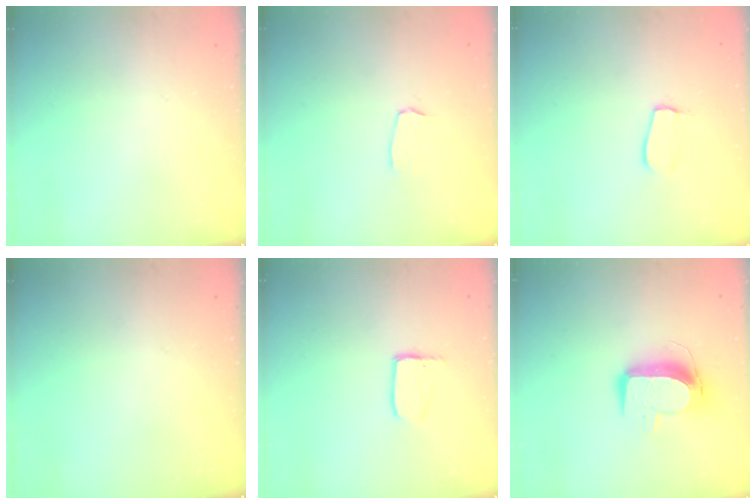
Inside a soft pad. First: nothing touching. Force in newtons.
{"total": 3.6, "press": 3.6, "slide": 0.3}
{"total": 6.5, "press": 6.5, "slide": 0.4}
{"total": 0.0}
{"total": 3.3, "press": 3.3, "slide": 0.3}
{"total": 11.1, "press": 11.0, "slide": 1.2}